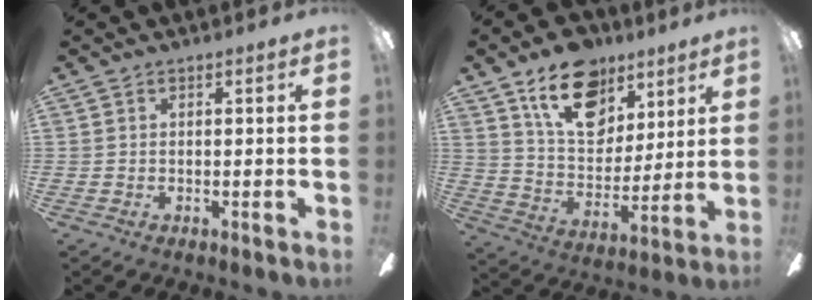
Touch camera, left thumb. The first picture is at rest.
{"total": 18.5, "force": [11.2, 11.7, 9.0], "torque": [-0.131, -0.058, 0.203]}